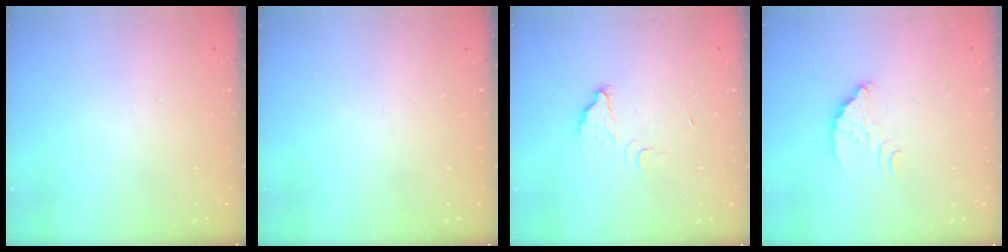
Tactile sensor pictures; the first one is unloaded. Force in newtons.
{"total": 0.0}
{"total": 3.7, "press": 3.7, "slide": 0.3}
{"total": 3.7, "press": 3.7, "slide": 0.1}